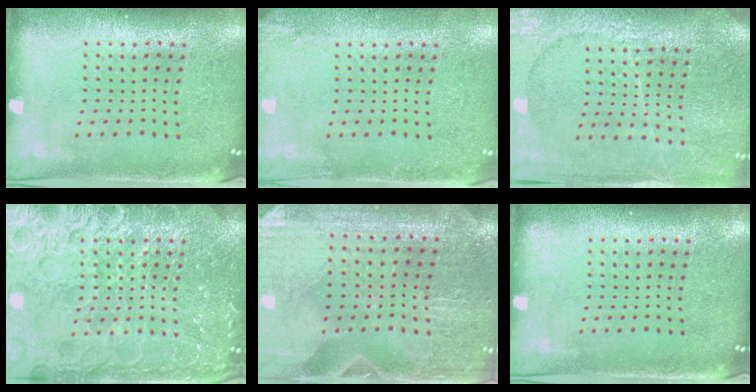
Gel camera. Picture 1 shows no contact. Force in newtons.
{"total": 1.6, "press": 1.6, "slide": 0.2}
{"total": 3.6, "press": 3.3, "slide": 1.6}
{"total": 7.0, "press": 7.0, "slide": 1.0}
{"total": 0.8, "press": 0.8, "slide": 0.1}
{"total": 0.0}